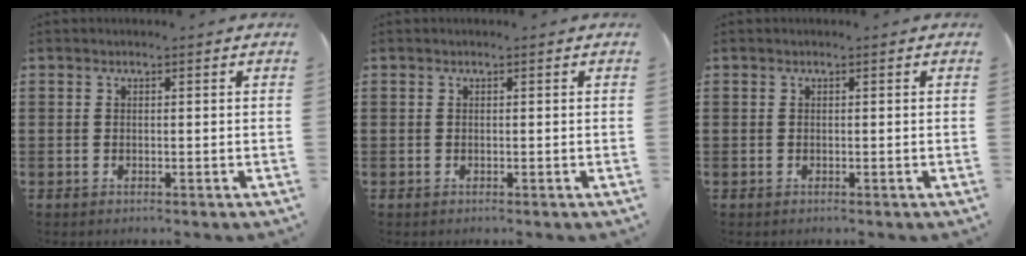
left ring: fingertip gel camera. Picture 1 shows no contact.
{"total": 0.0}
{"total": 0.0}